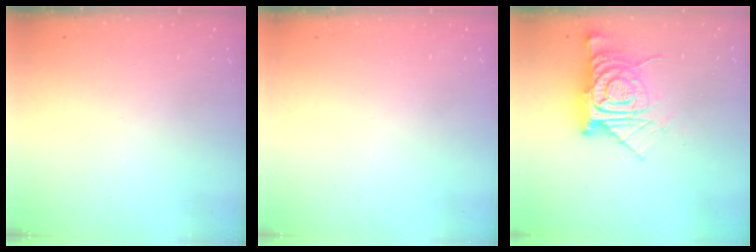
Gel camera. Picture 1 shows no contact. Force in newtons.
{"total": 0.0}
{"total": 14.6, "press": 14.5, "slide": 1.4}